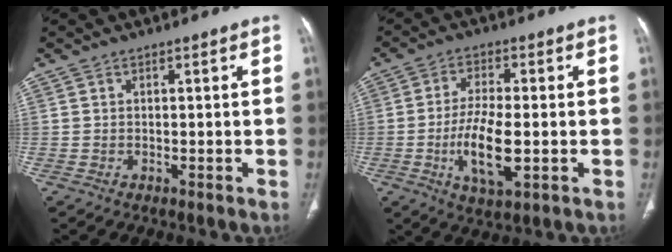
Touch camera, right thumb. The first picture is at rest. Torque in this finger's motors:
{"motor_torque": [-0.13, 0.30, 0.08, 0.26, 0.11]}